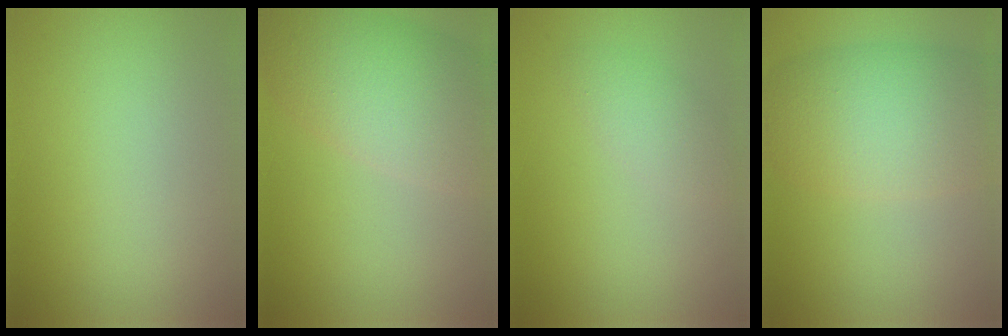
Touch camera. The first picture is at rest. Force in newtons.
{"total": 7.5, "press": 7.5, "slide": 0.6}
{"total": 2.1, "press": 2.1, "slide": 0.1}
{"total": 7.9, "press": 7.9, "slide": 0.5}